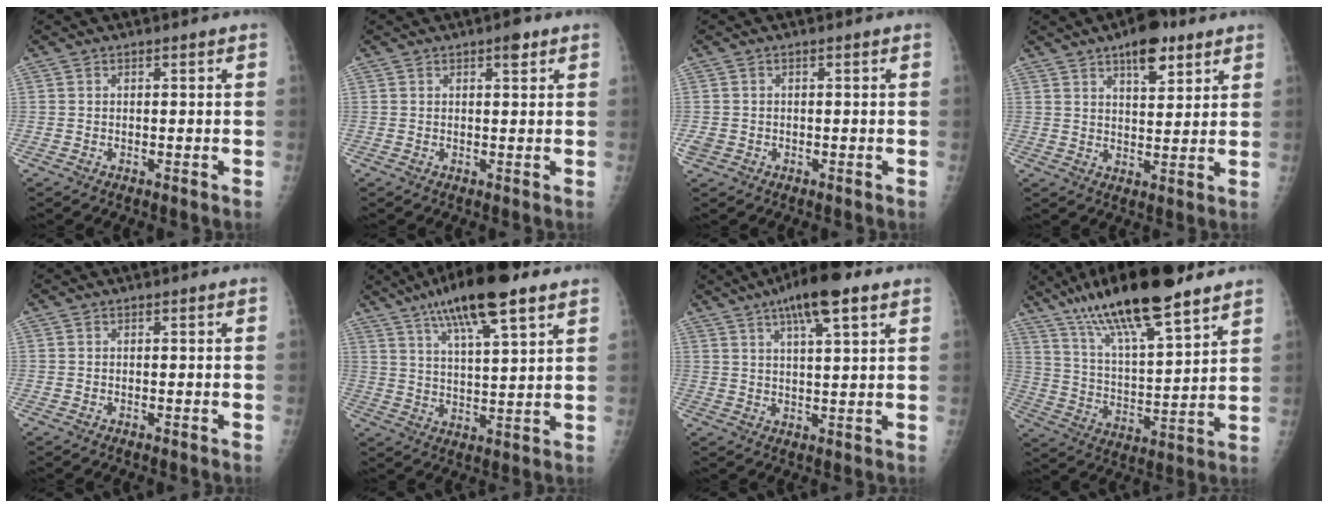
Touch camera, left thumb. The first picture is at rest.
{"total": 2.2, "force": [1.4, 0.8, 1.6], "torque": [-0.017, -0.005, 0.018]}
{"total": 1.9, "force": [-0.3, 1.6, 0.9], "torque": [-0.021, 0.000, -0.003]}
{"total": 8.8, "force": [5.4, 3.6, 5.9], "torque": [-0.068, -0.027, 0.081]}
{"total": 0.0}
{"total": 15.6, "force": [9.5, 3.6, 11.9], "torque": [-0.189, -0.025, 0.161]}
{"total": 11.0, "force": [6.4, 2.4, 8.6], "torque": [-0.137, -0.011, 0.101]}
{"total": 21.0, "force": [14.8, 4.7, 14.2], "torque": [-0.237, -0.051, 0.261]}